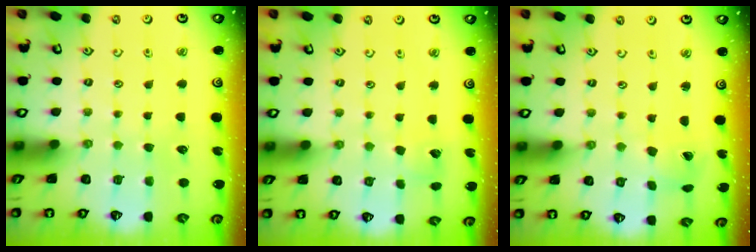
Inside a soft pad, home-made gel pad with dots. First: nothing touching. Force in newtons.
{"total": 4.8, "press": 4.7, "slide": 0.6}
{"total": 1.4, "press": 1.4, "slide": 0.2}